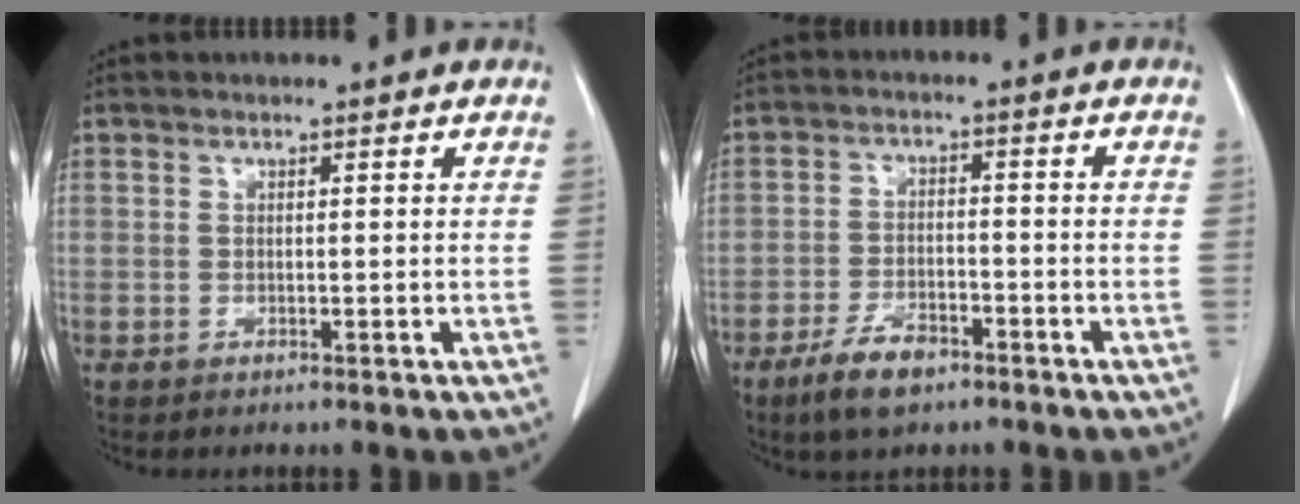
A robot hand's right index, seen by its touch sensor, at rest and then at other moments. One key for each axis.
{"total": 6.3, "fx": -4.3, "fy": 2.4, "fz": 3.9, "tx": -0.079, "ty": -0.003, "tz": -0.074}